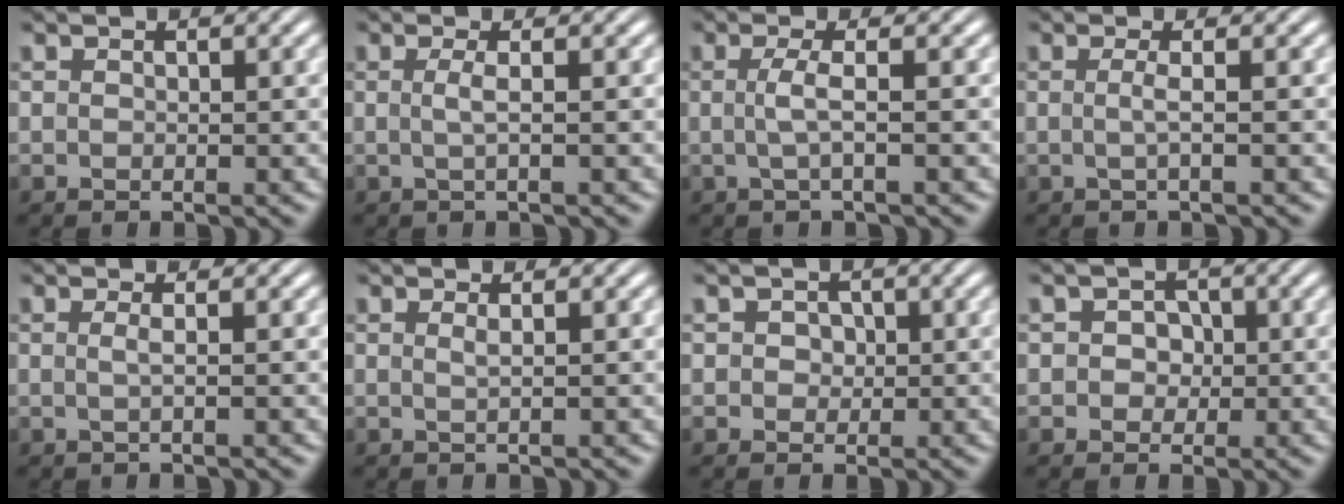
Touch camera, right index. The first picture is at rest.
{"total": 1.5, "force": [-0.2, -0.3, 1.4], "torque": [-0.033, -0.006, 0.001]}
{"total": 2.0, "force": [-0.3, -0.3, 2.0], "torque": [-0.042, -0.002, -0.002]}
{"total": 1.4, "force": [-0.4, -0.5, 1.3], "torque": [-0.030, -0.005, -0.004]}
{"total": 1.1, "force": [-0.1, -0.3, 1.1], "torque": [-0.027, -0.005, 0.001]}
{"total": 0.9, "force": [0.2, -0.4, 0.7], "torque": [-0.016, -0.007, 0.007]}
{"total": 1.7, "force": [0.0, 1.6, 0.4], "torque": [-0.007, -0.005, 0.001]}
{"total": 2.1, "force": [-0.4, 2.0, 0.5], "torque": [-0.004, -0.006, -0.008]}